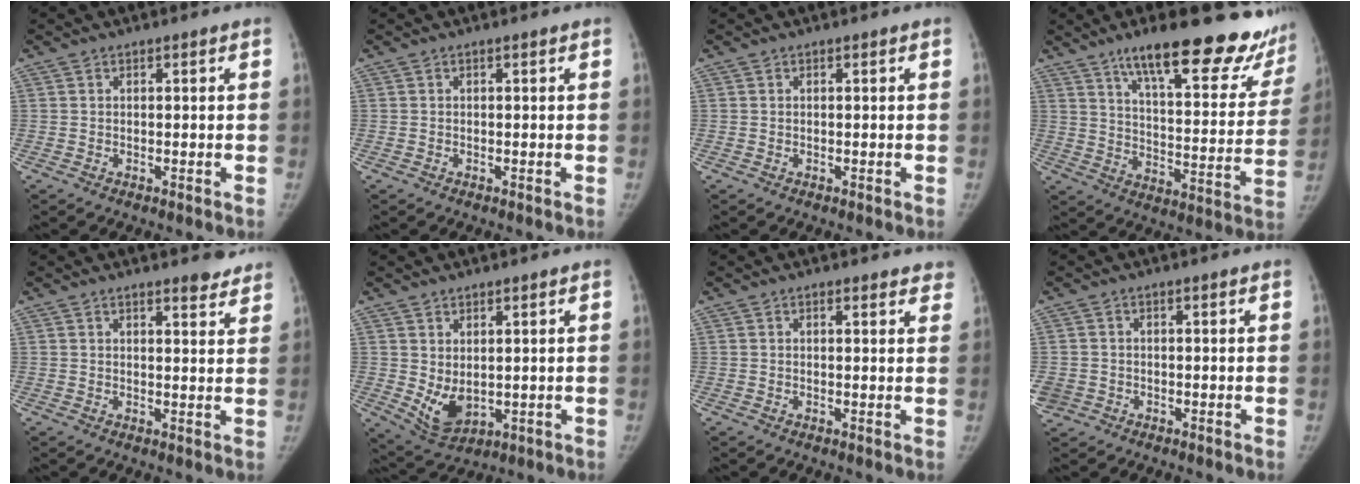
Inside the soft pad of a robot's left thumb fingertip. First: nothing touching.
{"total": 0.0}
{"total": 0.0}
{"total": 26.3, "force": [19.2, 7.3, 16.5], "torque": [-0.188, -0.087, 0.266]}
{"total": 4.4, "force": [3.8, 1.1, 1.9], "torque": [-0.010, -0.023, 0.042]}
{"total": 6.4, "force": [0.6, 4.1, 4.8], "torque": [-0.074, -0.019, 0.034]}
{"total": 3.6, "force": [2.9, 1.3, 1.7], "torque": [0.003, -0.005, 0.025]}
{"total": 3.6, "force": [-0.9, 3.2, 1.2], "torque": [-0.030, 0.006, -0.012]}